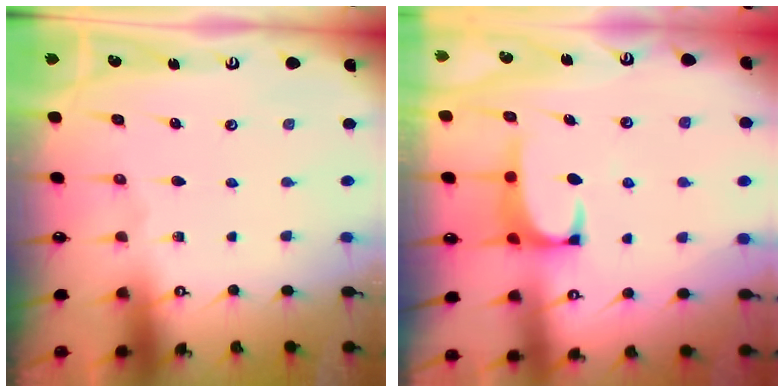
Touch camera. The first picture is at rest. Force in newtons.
{"total": 1.0, "press": 0.9, "slide": 0.4}